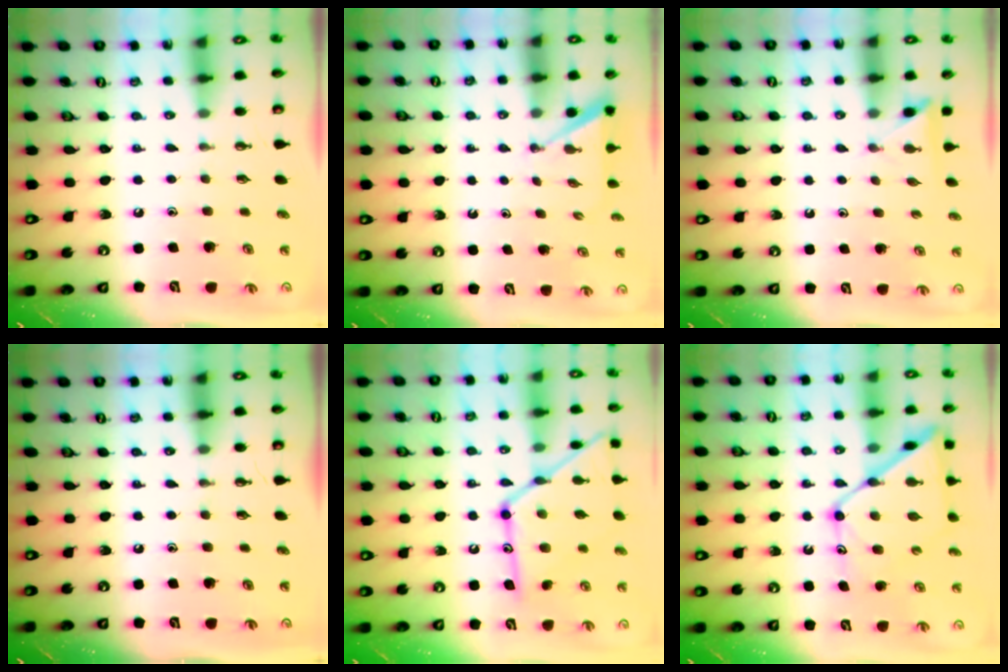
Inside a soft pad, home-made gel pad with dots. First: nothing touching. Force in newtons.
{"total": 2.3, "press": 2.3, "slide": 0.3}
{"total": 2.7, "press": 2.7, "slide": 0.2}
{"total": 0.0}
{"total": 19.7, "press": 19.6, "slide": 1.3}
{"total": 15.7, "press": 15.7, "slide": 1.3}